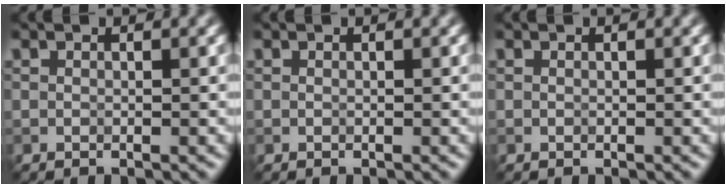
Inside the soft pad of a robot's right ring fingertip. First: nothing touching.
{"total": 0.0}
{"total": 0.0}